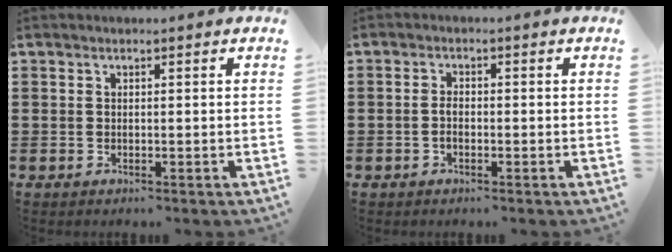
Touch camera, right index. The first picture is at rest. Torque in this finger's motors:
{"motor_torque": [1.41, 0.73, 0.03, 0.02]}